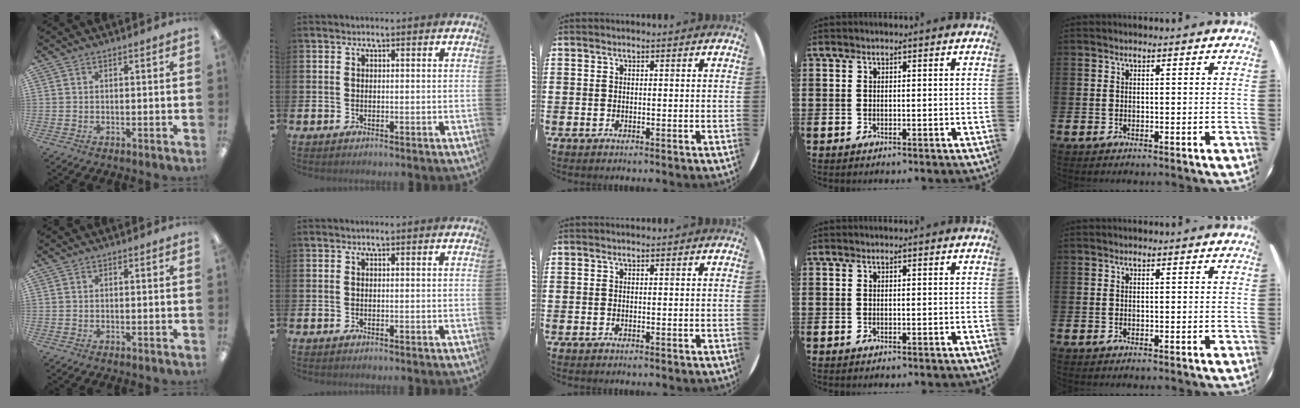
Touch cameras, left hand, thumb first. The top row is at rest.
{}